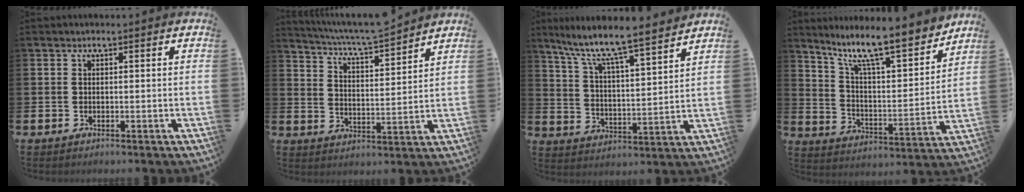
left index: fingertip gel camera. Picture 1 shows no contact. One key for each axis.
{"total": 6.5, "fx": 6.3, "fy": 0.2, "fz": 1.6, "tx": -0.060, "ty": -0.045, "tz": 0.110}
{"total": 8.5, "fx": 7.8, "fy": 0.3, "fz": 3.4, "tx": -0.096, "ty": -0.062, "tz": 0.128}
{"total": 11.5, "fx": 9.7, "fy": 1.9, "fz": 5.9, "tx": -0.131, "ty": -0.069, "tz": 0.160}